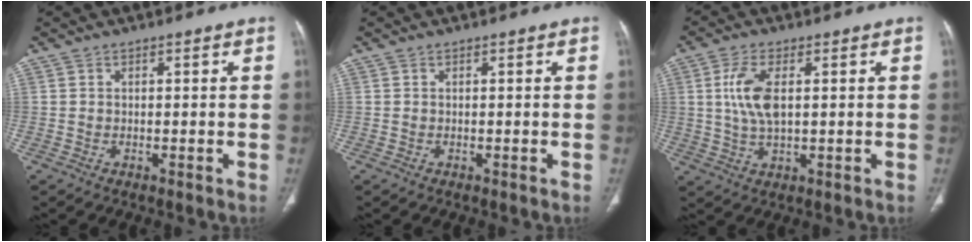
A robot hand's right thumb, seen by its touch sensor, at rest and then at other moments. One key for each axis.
{"total": 0.0}
{"total": 7.6, "fx": 1.4, "fy": 3.4, "fz": 6.7, "tx": -0.148, "ty": -0.004, "tz": 0.029}